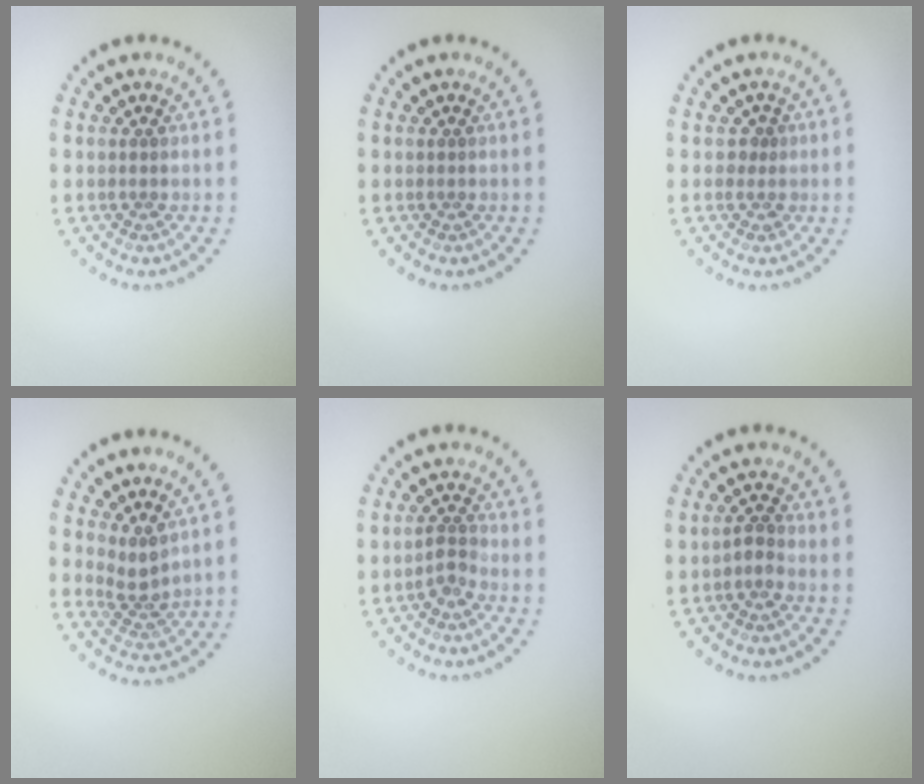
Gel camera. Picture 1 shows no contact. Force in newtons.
{"total": 0.0}
{"total": 1.1, "press": 0.8, "slide": 0.6}
{"total": 2.3, "press": 1.6, "slide": 1.6}
{"total": 1.6, "press": 1.2, "slide": 1.1}
{"total": 1.3, "press": 1.1, "slide": 0.7}